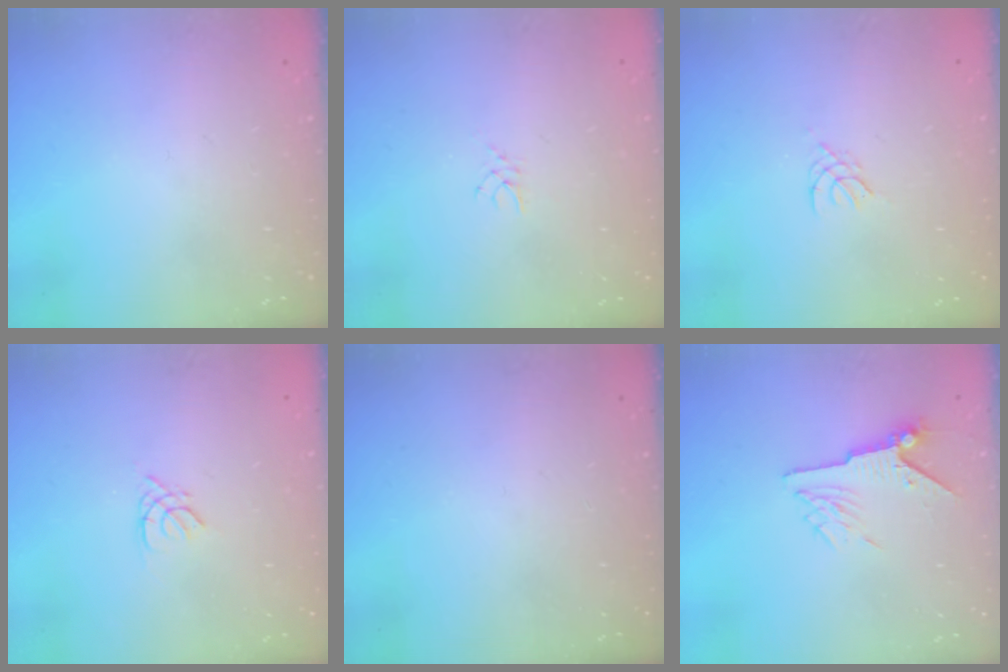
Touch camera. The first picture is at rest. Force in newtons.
{"total": 2.1, "press": 2.1, "slide": 0.3}
{"total": 2.0, "press": 1.9, "slide": 0.4}
{"total": 1.3, "press": 1.3, "slide": 0.3}
{"total": 0.0}
{"total": 6.8, "press": 6.7, "slide": 1.0}